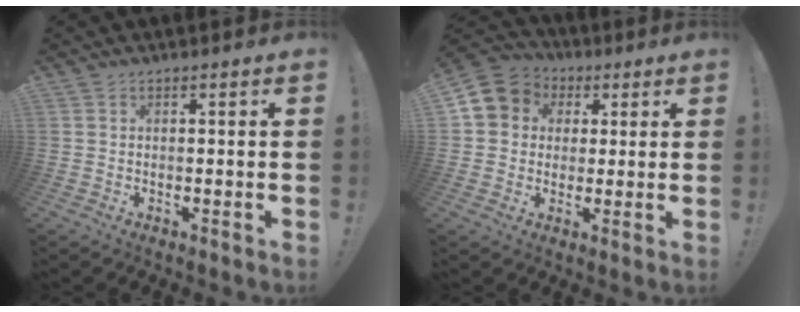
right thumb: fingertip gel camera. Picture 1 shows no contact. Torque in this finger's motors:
{"motor_torque": [0.21, 0.21, 0.35, 0.25, 0.22]}